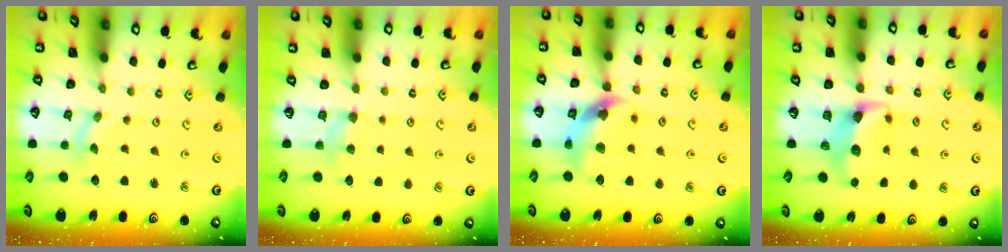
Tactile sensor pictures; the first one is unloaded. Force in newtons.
{"total": 5.0, "press": 5.0, "slide": 0.6}
{"total": 11.0, "press": 10.9, "slide": 1.4}
{"total": 7.0, "press": 7.0, "slide": 0.7}